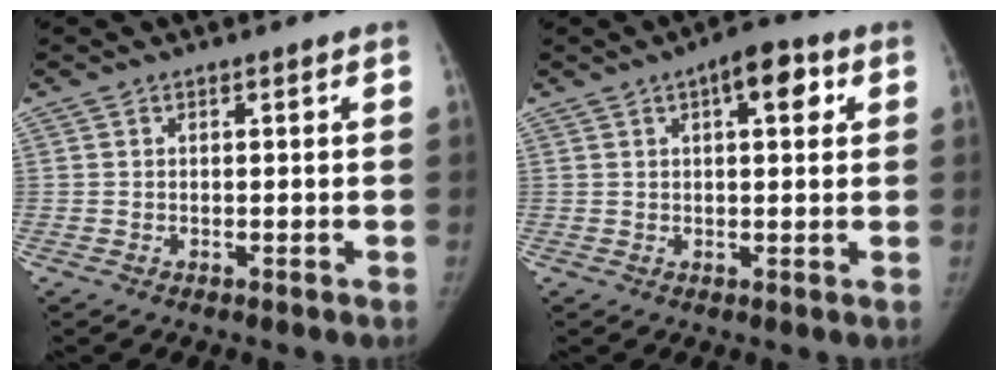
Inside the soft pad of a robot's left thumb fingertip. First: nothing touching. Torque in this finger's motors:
{"motor_torque": [0.20, 0.09, 0.93, -0.61, 0.15]}